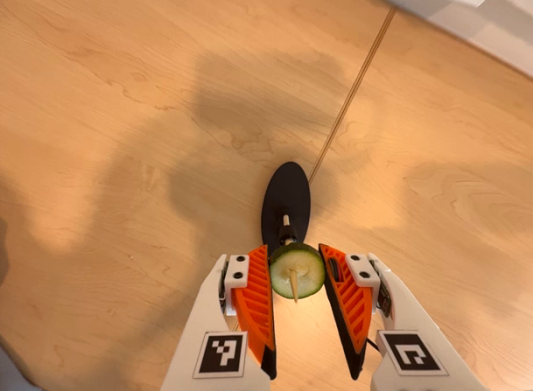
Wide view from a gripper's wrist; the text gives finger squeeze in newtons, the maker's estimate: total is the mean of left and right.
{"total": 8.2, "left": 7.9, "right": 8.4}